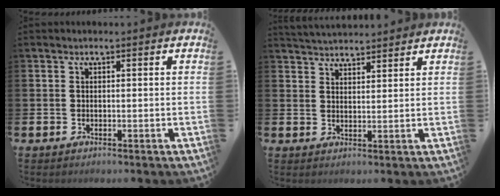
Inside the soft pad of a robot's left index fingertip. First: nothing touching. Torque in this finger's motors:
{"motor_torque": [0.95, -1.18, 0.46, 0.13]}